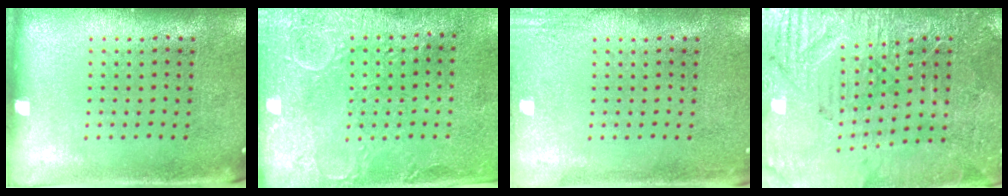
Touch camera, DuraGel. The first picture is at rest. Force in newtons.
{"total": 2.9, "press": 2.4, "slide": 1.7}
{"total": 1.8, "press": 1.8, "slide": 0.2}
{"total": 3.3, "press": 3.3, "slide": 0.3}